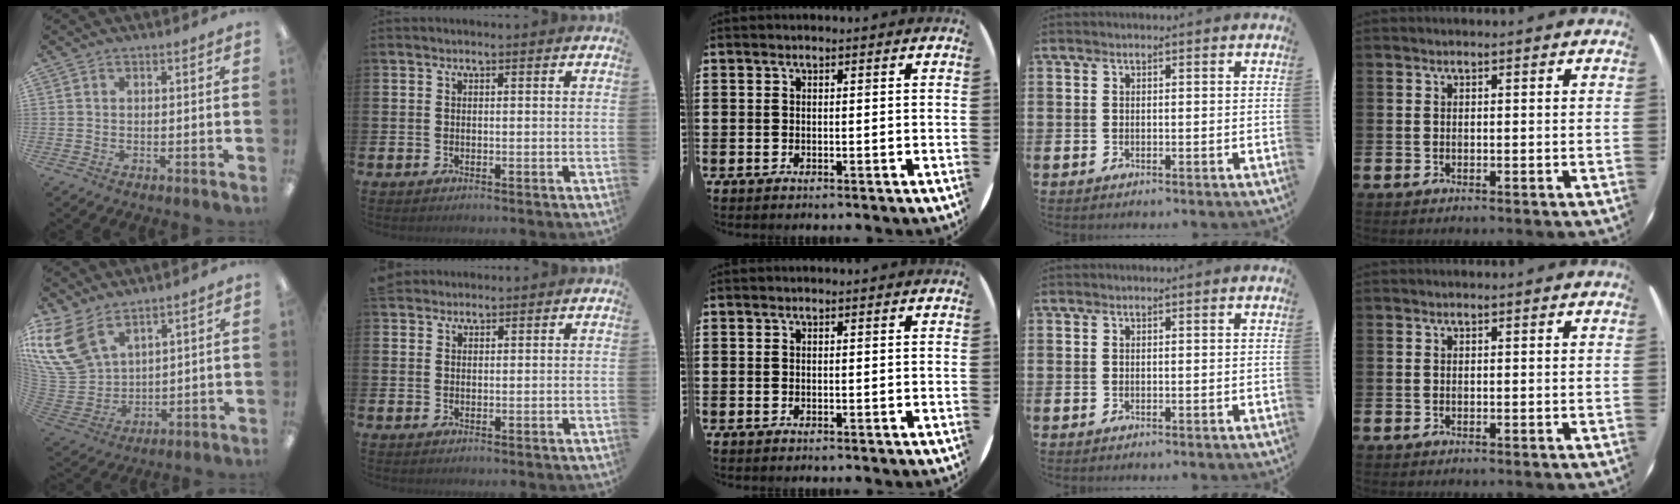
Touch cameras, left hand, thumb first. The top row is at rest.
{"thumb": {"total": 15.5, "force": [9.2, 9.7, 7.8], "torque": [-0.195, -0.040, 0.181]}, "index": {"total": 1.9, "force": [1.8, 0.7, -0.2], "torque": [0.014, -0.002, 0.031]}}